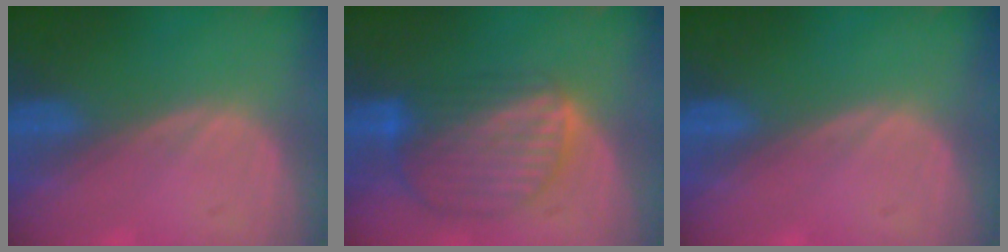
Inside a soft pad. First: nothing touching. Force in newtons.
{"total": 9.1, "press": 7.8, "slide": 4.7}
{"total": 0.0}